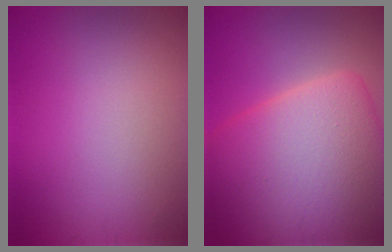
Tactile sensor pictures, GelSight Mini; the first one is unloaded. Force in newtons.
{"total": 12.6, "press": 12.6, "slide": 1.0}